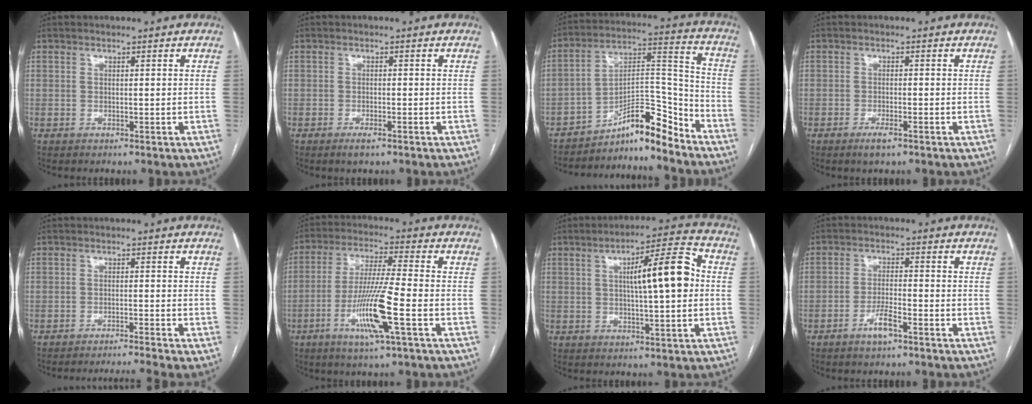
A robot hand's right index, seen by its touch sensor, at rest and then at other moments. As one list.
[{"total": 1.8, "force": [-1.2, 0.4, 1.3], "torque": [-0.025, -0.002, -0.020]}, {"total": 10.8, "force": [-9.4, 1.6, 5.0], "torque": [-0.076, 0.047, -0.154]}, {"total": 2.4, "force": [-1.6, 0.4, 1.8], "torque": [-0.034, -0.002, -0.028]}, {"total": 6.0, "force": [-5.2, -2.5, 1.6], "torque": [-0.013, -0.004, -0.077]}, {"total": 11.6, "force": [-4.2, -0.3, 10.8], "torque": [-0.216, -0.014, -0.081]}, {"total": 11.1, "force": [1.2, 1.6, 11.0], "torque": [-0.167, 0.025, 0.015]}, {"total": 4.3, "force": [-2.8, 0.6, 3.3], "torque": [-0.063, -0.001, -0.051]}]